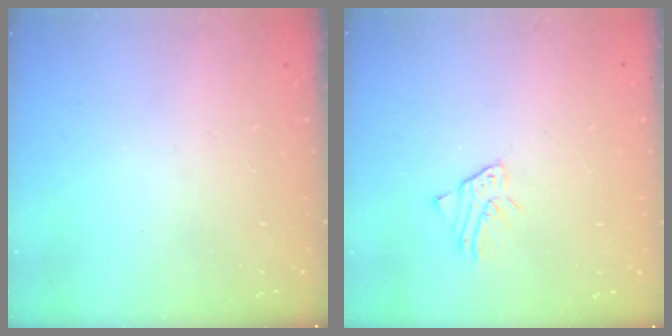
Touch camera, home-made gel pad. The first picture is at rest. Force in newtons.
{"total": 1.5, "press": 1.5, "slide": 0.1}